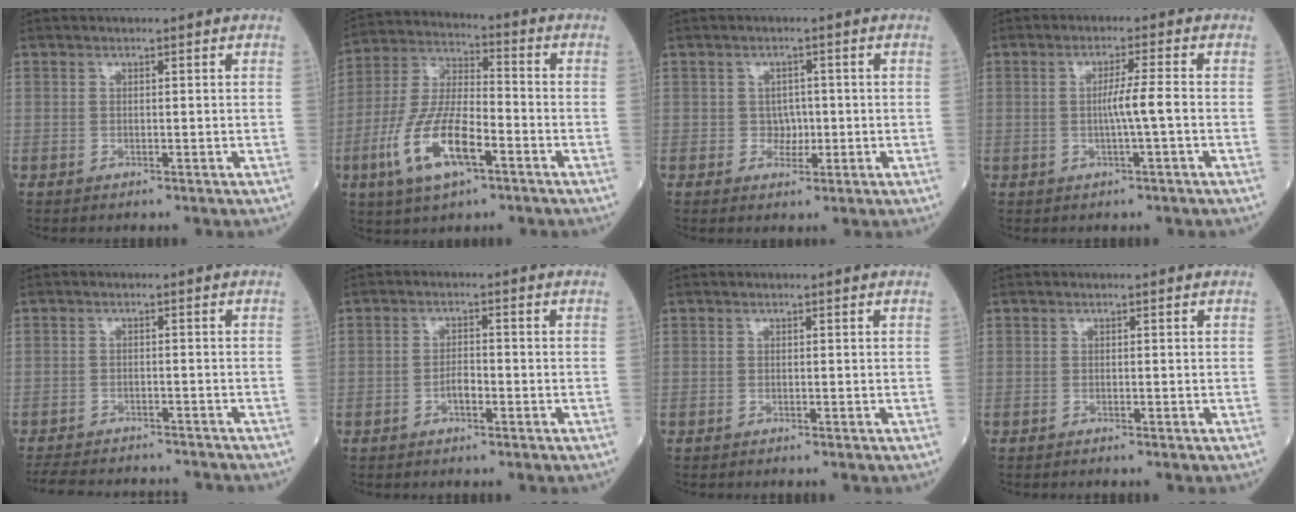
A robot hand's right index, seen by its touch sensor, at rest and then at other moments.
{"total": 13.4, "force": [-5.6, 4.2, 11.4], "torque": [-0.240, -0.004, -0.105]}
{"total": 2.4, "force": [-0.4, 2.1, 1.2], "torque": [-0.005, 0.006, -0.005]}
{"total": 3.7, "force": [-0.6, -0.7, 3.6], "torque": [-0.060, 0.001, -0.012]}
{"total": 12.6, "force": [-11.7, 2.8, 3.8], "torque": [-0.078, 0.000, -0.154]}
{"total": 2.2, "force": [-1.1, 0.8, 1.8], "torque": [-0.023, 0.005, -0.020]}
{"total": 0.6, "force": [-0.5, -0.1, 0.3], "torque": [0.002, 0.001, -0.006]}
{"total": 0.8, "force": [-0.7, -0.1, 0.4], "torque": [-0.001, 0.002, -0.008]}